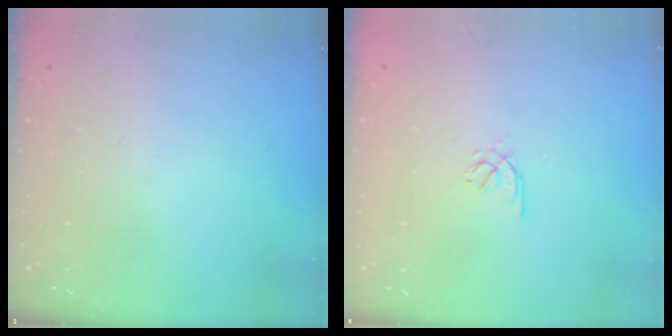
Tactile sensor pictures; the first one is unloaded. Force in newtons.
{"total": 2.1, "press": 2.0, "slide": 0.7}